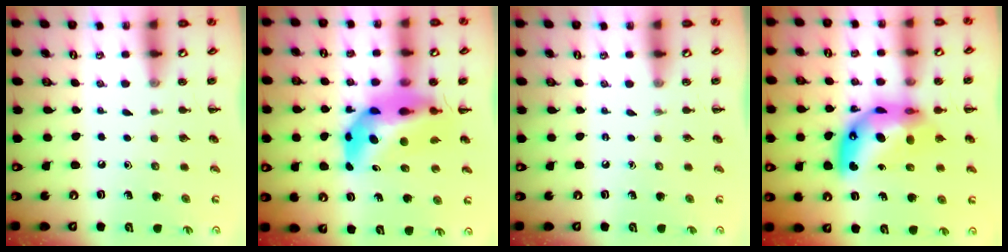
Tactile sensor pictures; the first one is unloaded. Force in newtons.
{"total": 12.8, "press": 12.3, "slide": 3.8}
{"total": 0.0}
{"total": 13.0, "press": 12.4, "slide": 4.0}